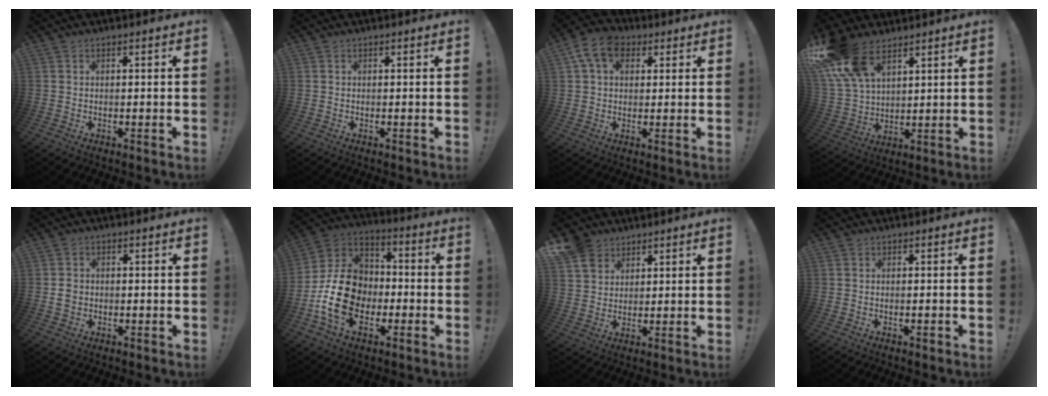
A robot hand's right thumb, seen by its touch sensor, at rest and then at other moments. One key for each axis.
{"total": 0.0}
{"total": 10.5, "fx": 4.1, "fy": 7.3, "fz": 6.3, "tx": -0.105, "ty": 0.003, "tz": 0.081}
{"total": 17.0, "fx": 10.5, "fy": 9.5, "fz": 9.3, "tx": -0.181, "ty": -0.053, "tz": 0.198}
{"total": 3.2, "fx": -0.1, "fy": 2.7, "fz": 1.7, "tx": -0.018, "ty": 0.005, "tz": -0.003}
{"total": 19.5, "fx": -4.6, "fy": 14.5, "fz": 12.1, "tx": -0.218, "ty": 0.031, "tz": -0.068}
{"total": 8.0, "fx": 5.4, "fy": 5.5, "fz": 1.9, "tx": -0.029, "ty": -0.031, "tz": 0.107}
{"total": 0.7, "fx": 0.3, "fy": 0.4, "fz": 0.5, "tx": -0.006, "ty": 0.001, "tz": 0.005}